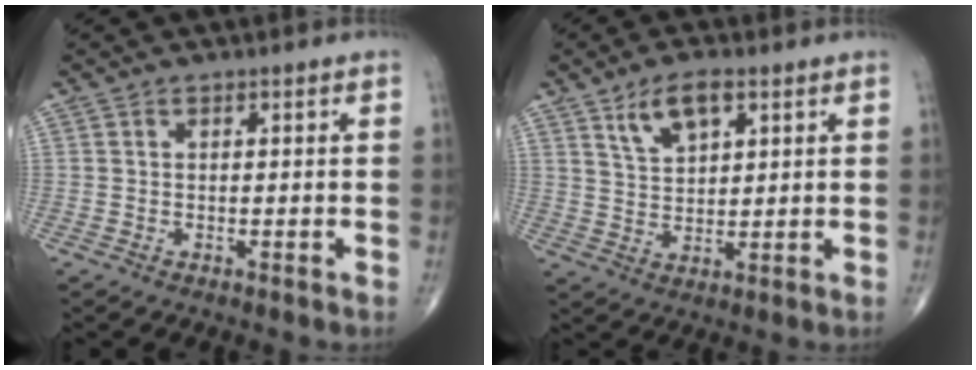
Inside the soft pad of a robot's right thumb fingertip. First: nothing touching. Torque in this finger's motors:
{"motor_torque": [0.01, 0.09, 0.16, 0.12, 0.18]}